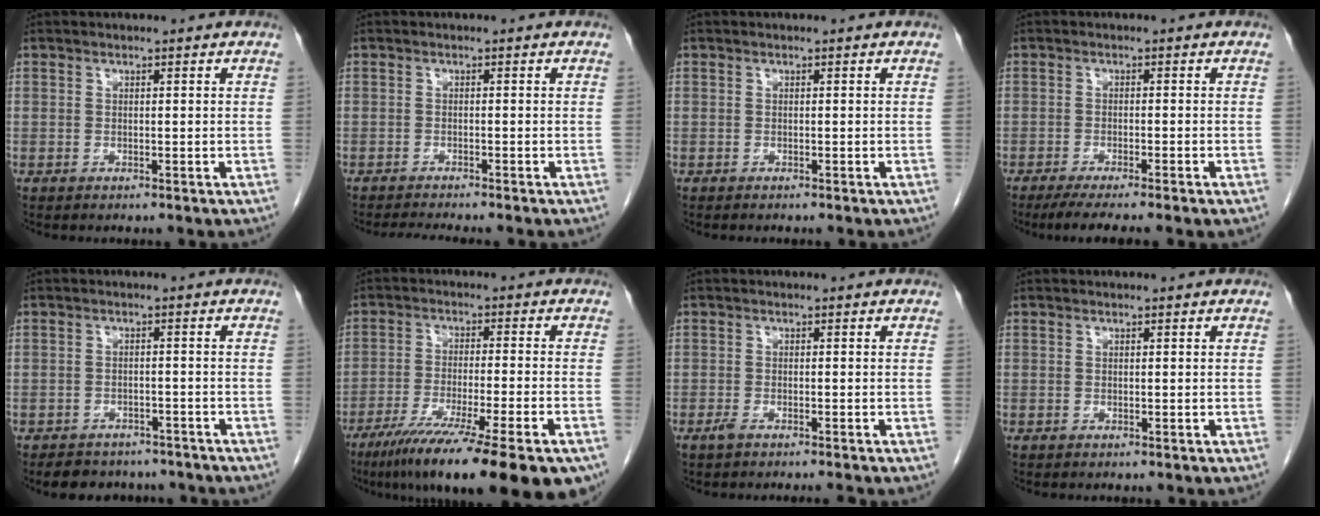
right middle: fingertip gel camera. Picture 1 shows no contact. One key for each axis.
{"total": 3.8, "fx": -3.5, "fy": -0.2, "fz": 1.5, "tx": -0.022, "ty": -0.010, "tz": -0.052}
{"total": 0.8, "fx": -0.6, "fy": 0.1, "fz": 0.4, "tx": -0.005, "ty": -0.001, "tz": -0.007}
{"total": 6.7, "fx": -5.2, "fy": -0.1, "fz": 4.2, "tx": -0.054, "ty": -0.014, "tz": -0.078}
{"total": 8.9, "fx": -7.7, "fy": 3.8, "fz": 2.2, "tx": -0.031, "ty": 0.005, "tz": -0.091}
{"total": 21.0, "fx": -15.0, "fy": 1.4, "fz": 14.6, "tx": -0.171, "ty": -0.047, "tz": -0.231}
{"total": 2.6, "fx": -2.1, "fy": 0.1, "fz": 1.5, "tx": -0.025, "ty": -0.004, "tz": -0.033}
{"total": 0.0}